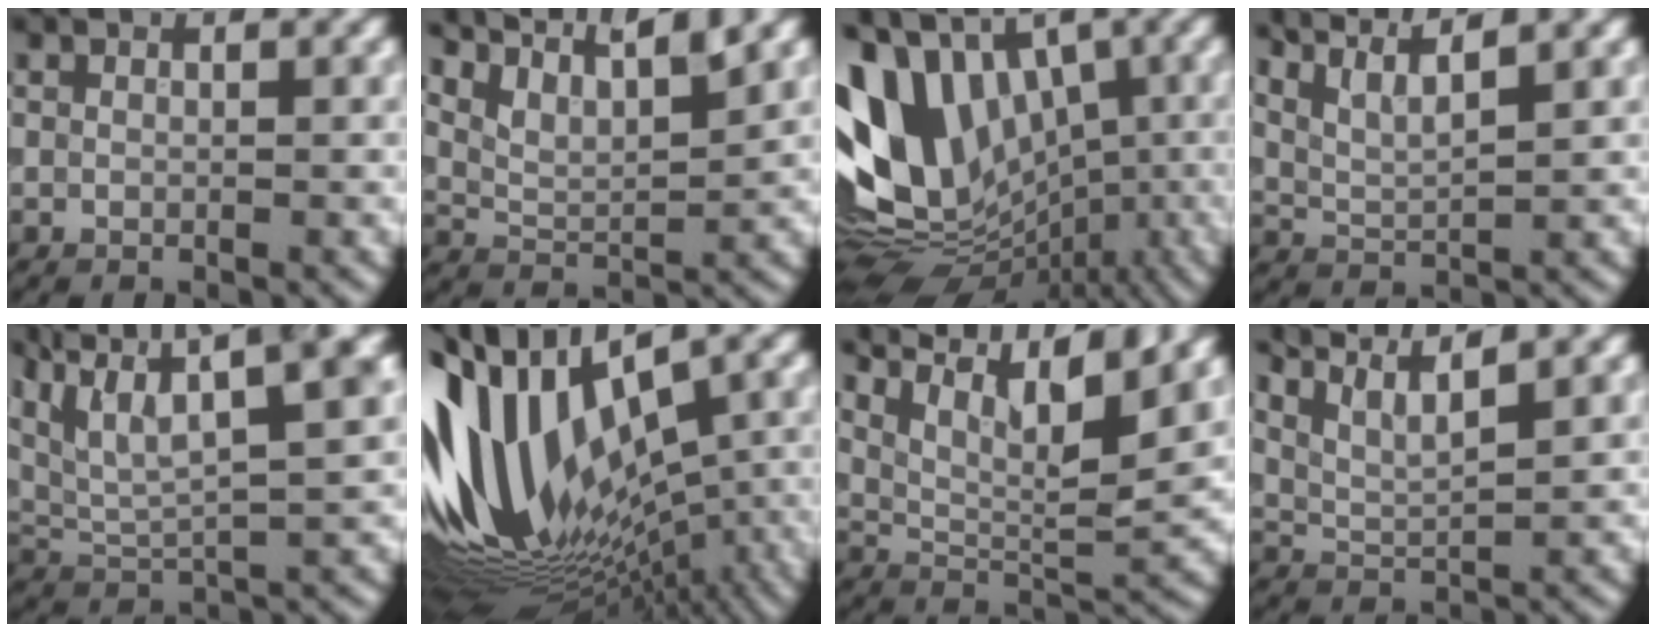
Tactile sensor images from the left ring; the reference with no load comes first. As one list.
[{"total": 6.9, "force": [5.3, 2.1, 3.9], "torque": [-0.078, 0.027, 0.078]}, {"total": 15.3, "force": [0.6, 10.8, 10.8], "torque": [-0.211, 0.020, 0.000]}, {"total": 6.0, "force": [4.6, 1.5, 3.5], "torque": [-0.062, 0.026, 0.059]}, {"total": 10.4, "force": [5.0, 4.3, 8.1], "torque": [-0.141, 0.025, 0.073]}, {"total": 15.7, "force": [0.9, 8.5, 13.2], "torque": [-0.268, 0.013, 0.030]}, {"total": 10.3, "force": [6.9, 2.5, 7.3], "torque": [-0.134, 0.004, 0.116]}, {"total": 7.0, "force": [5.3, 1.8, 4.2], "torque": [-0.075, 0.024, 0.070]}]